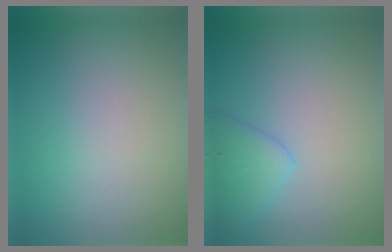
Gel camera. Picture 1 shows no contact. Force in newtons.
{"total": 2.3, "press": 2.3, "slide": 0.1}